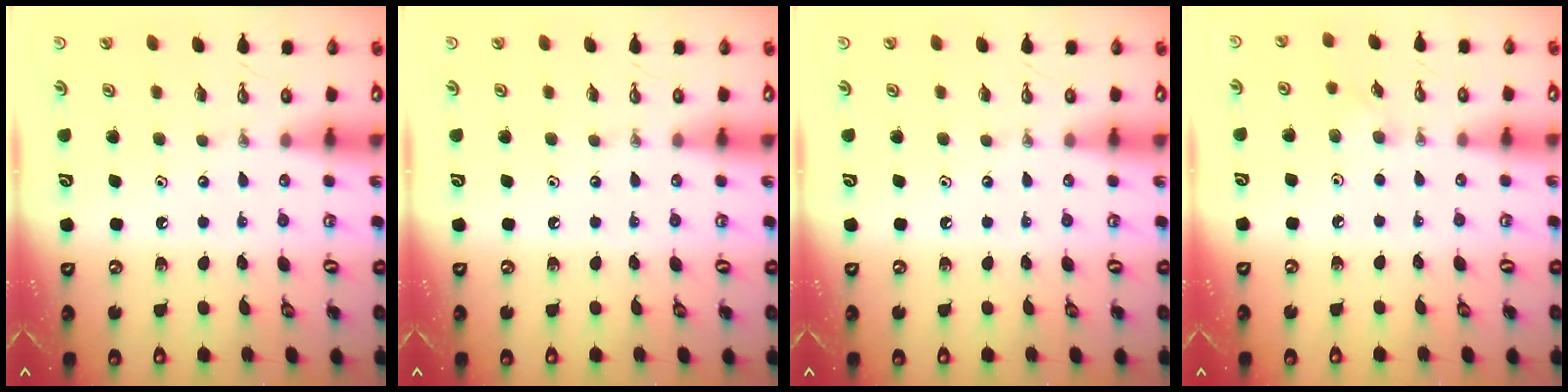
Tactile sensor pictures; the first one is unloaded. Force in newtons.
{"total": 0.0}
{"total": 0.0}
{"total": 3.9, "press": 3.8, "slide": 0.8}